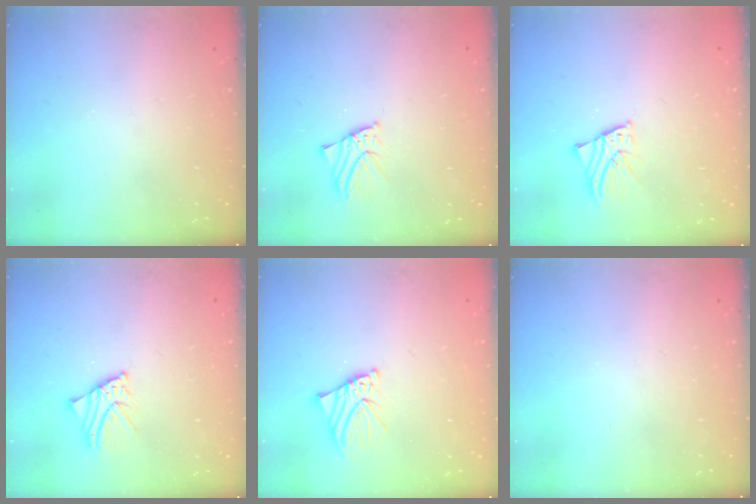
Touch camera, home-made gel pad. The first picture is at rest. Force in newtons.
{"total": 2.4, "press": 2.4, "slide": 0.2}
{"total": 2.5, "press": 2.5, "slide": 0.3}
{"total": 2.7, "press": 2.7, "slide": 0.4}
{"total": 5.8, "press": 5.8, "slide": 0.7}
{"total": 0.0}